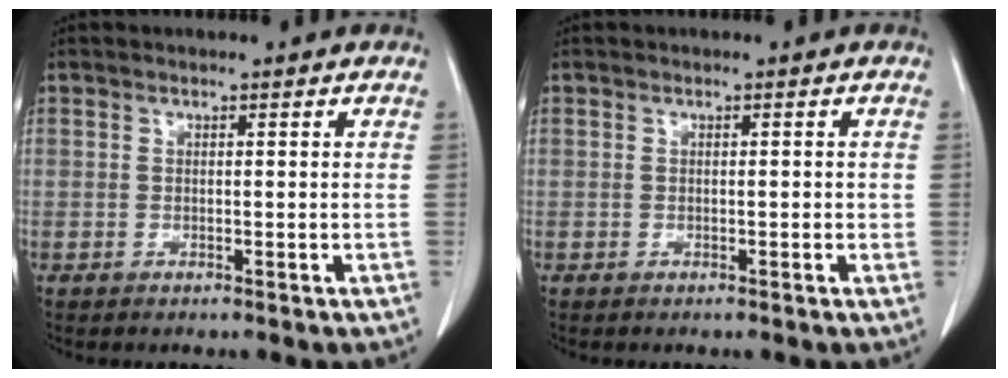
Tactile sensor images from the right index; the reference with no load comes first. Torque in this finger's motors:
{"motor_torque": [-0.08, -0.05, -0.02, -0.01]}